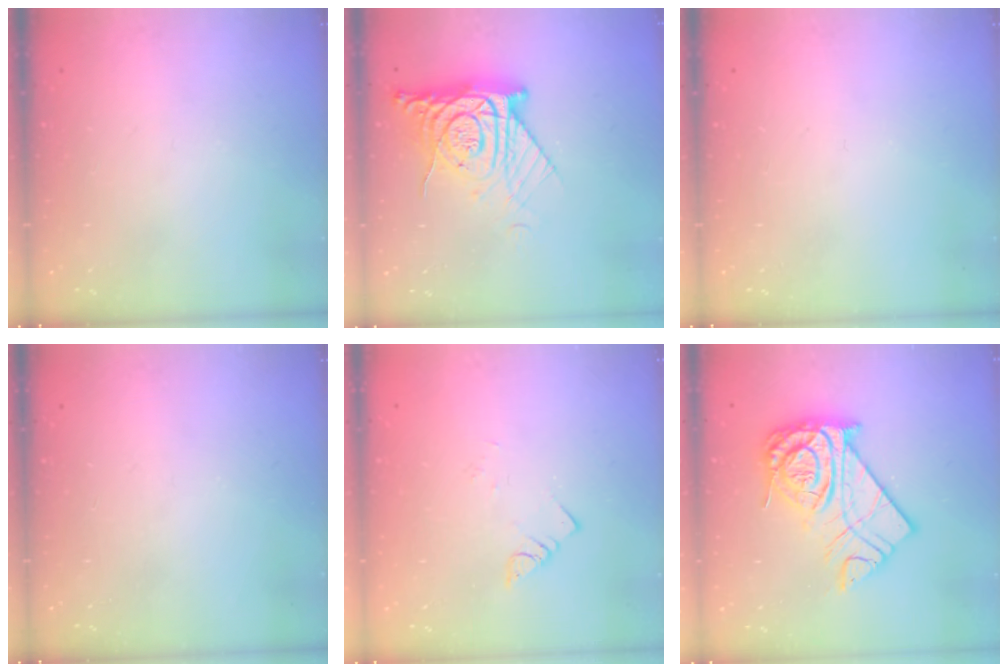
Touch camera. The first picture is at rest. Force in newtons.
{"total": 12.1, "press": 12.0, "slide": 1.4}
{"total": 0.0}
{"total": 0.0}
{"total": 1.9, "press": 1.9, "slide": 0.1}
{"total": 18.2, "press": 18.1, "slide": 1.6}